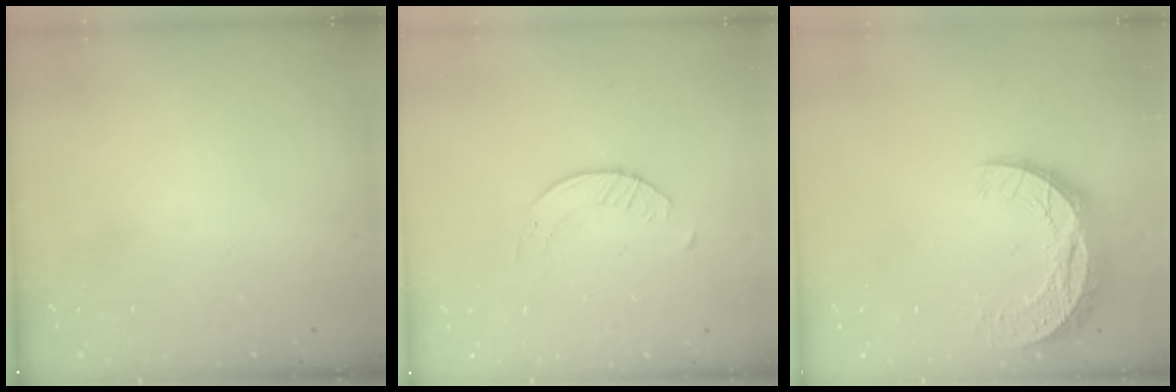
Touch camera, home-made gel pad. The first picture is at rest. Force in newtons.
{"total": 2.1, "press": 2.0, "slide": 0.3}
{"total": 10.9, "press": 10.9, "slide": 0.7}